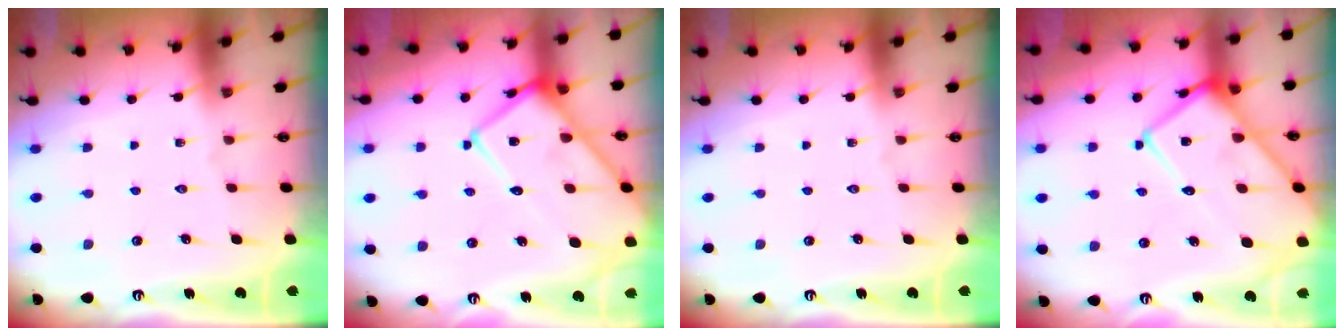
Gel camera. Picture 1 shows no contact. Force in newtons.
{"total": 18.4, "press": 18.3, "slide": 1.6}
{"total": 0.0}
{"total": 18.4, "press": 18.3, "slide": 1.6}